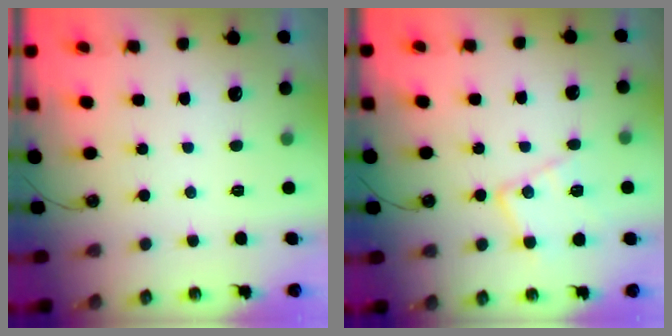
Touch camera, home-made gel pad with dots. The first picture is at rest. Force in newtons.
{"total": 13.4, "press": 13.4, "slide": 1.0}